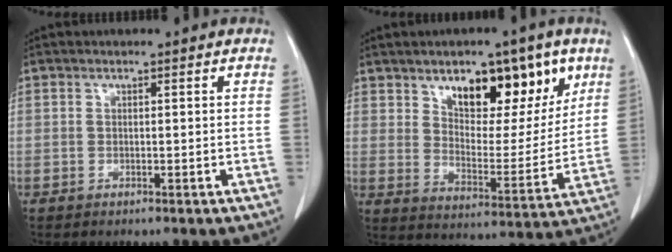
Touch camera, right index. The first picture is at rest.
{"total": 14.2, "force": [8.0, 5.8, 10.2], "torque": [-0.132, -0.002, 0.131]}